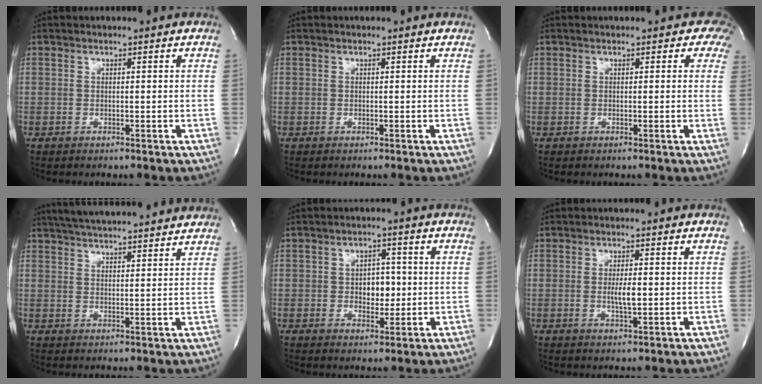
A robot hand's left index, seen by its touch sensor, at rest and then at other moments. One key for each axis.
{"total": 0.0}
{"total": 2.8, "fx": 1.5, "fy": 2.0, "fz": 1.1, "tx": 0.015, "ty": 0.000, "tz": 0.002}
{"total": 15.2, "fx": 13.8, "fy": 1.6, "fz": 6.1, "tx": -0.105, "ty": 0.031, "tz": 0.192}
{"total": 4.3, "fx": -0.2, "fy": 2.8, "fz": 3.3, "tx": -0.039, "ty": 0.008, "tz": 0.002}
{"total": 3.0, "fx": -0.3, "fy": 0.5, "fz": 2.9, "tx": -0.054, "ty": -0.003, "tz": -0.004}